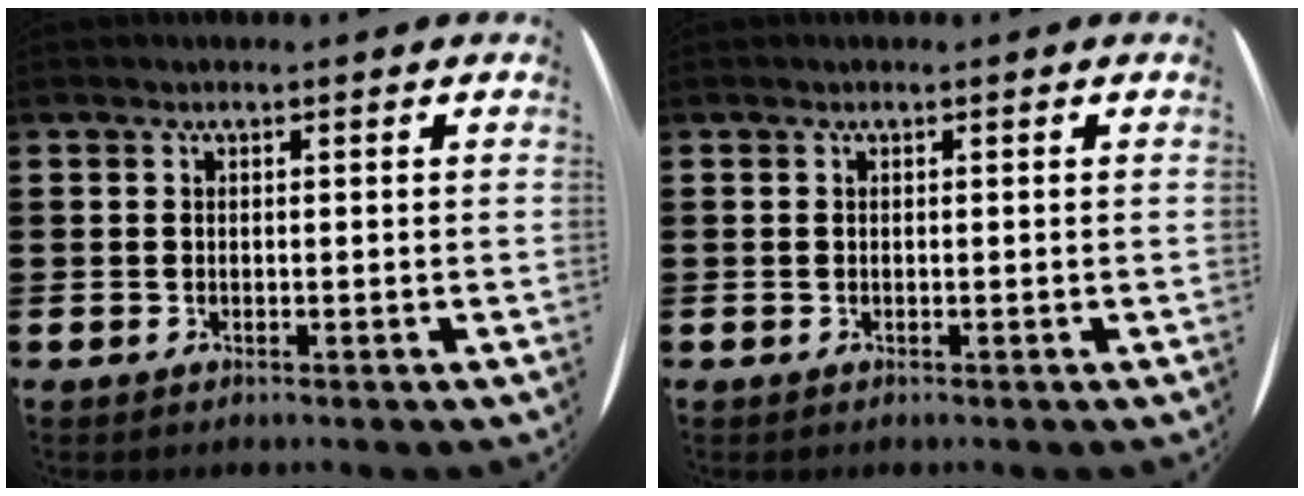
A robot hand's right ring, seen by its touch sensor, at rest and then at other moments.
{"total": 0.0}